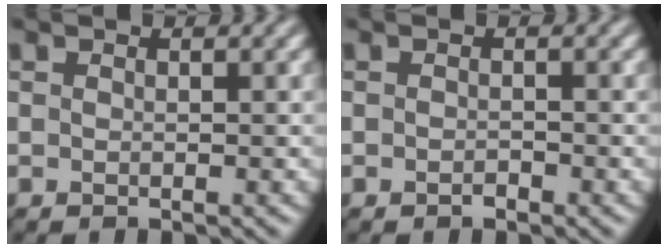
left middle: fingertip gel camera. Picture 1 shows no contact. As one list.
[{"total": 0.6, "force": [-0.4, 0.3, 0.4], "torque": [-0.008, 0.000, -0.008]}]